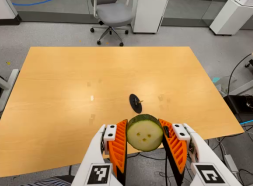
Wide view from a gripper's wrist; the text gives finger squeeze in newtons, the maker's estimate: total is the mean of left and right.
{"total": 7.5, "left": 6.9, "right": 8.2}